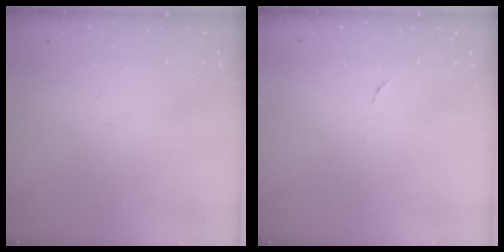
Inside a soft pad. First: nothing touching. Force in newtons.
{"total": 3.3, "press": 3.3, "slide": 0.2}